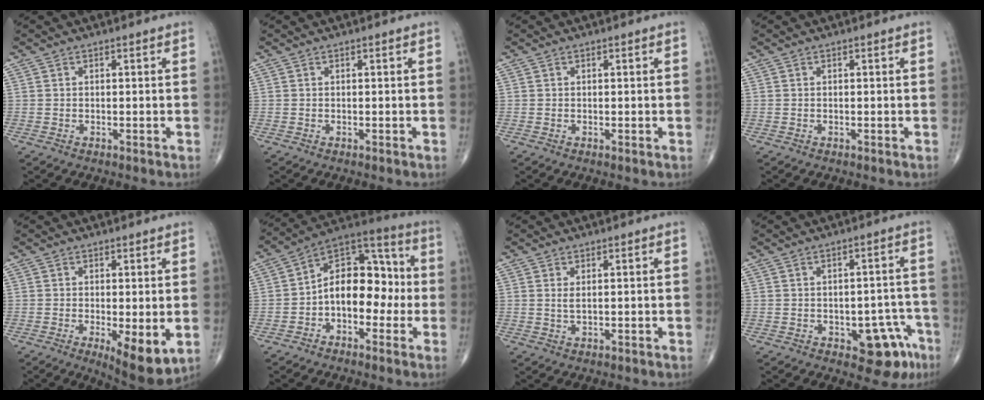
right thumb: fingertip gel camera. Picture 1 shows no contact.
{"total": 0.0}
{"total": 0.0}
{"total": 0.0}
{"total": 9.0, "force": [-1.8, 2.9, 8.3], "torque": [-0.121, -0.026, -0.021]}
{"total": 14.0, "force": [-2.0, 9.0, 10.6], "torque": [-0.130, 0.046, -0.046]}
{"total": 1.3, "force": [0.5, 0.4, 1.1], "torque": [-0.025, -0.005, 0.012]}
{"total": 8.6, "force": [-3.9, 4.6, 6.1], "torque": [-0.037, 0.028, -0.042]}